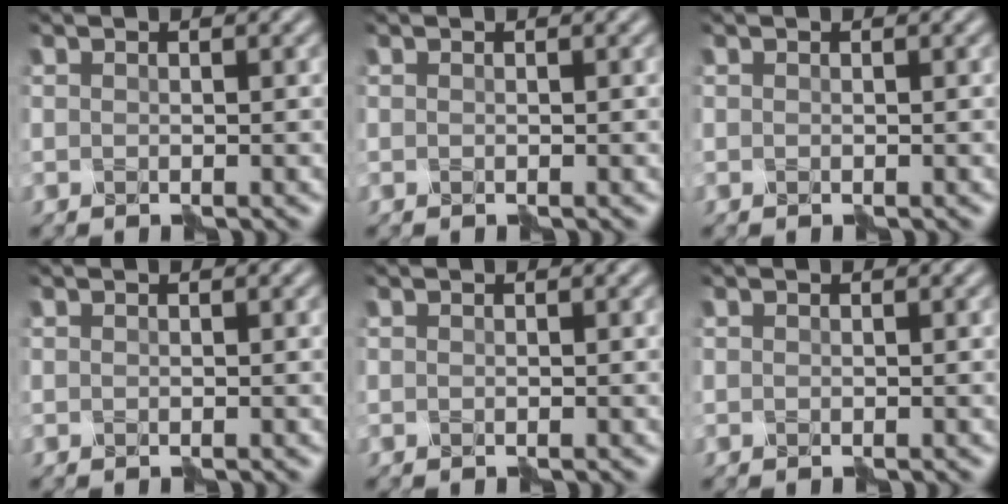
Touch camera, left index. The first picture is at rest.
{"total": 0.0}
{"total": 0.0}
{"total": 0.0}
{"total": 0.0}
{"total": 0.0}